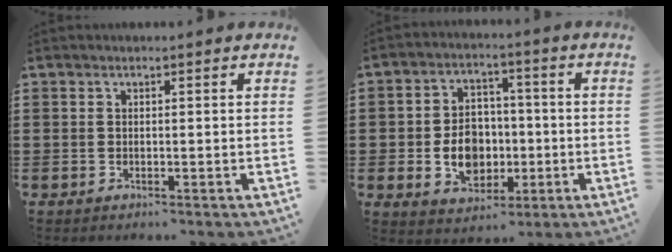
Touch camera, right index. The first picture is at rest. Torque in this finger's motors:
{"motor_torque": [2.14, 0.00, 0.83, 0.12]}